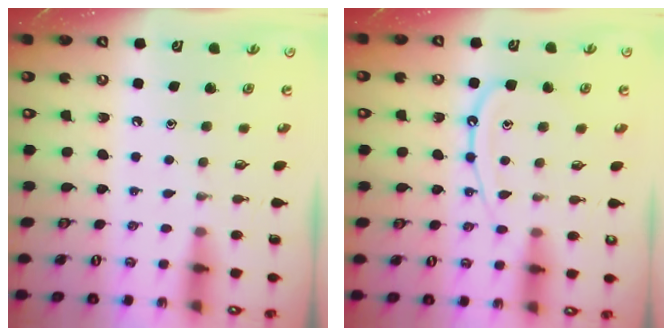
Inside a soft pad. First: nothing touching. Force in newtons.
{"total": 11.7, "press": 11.7, "slide": 1.1}